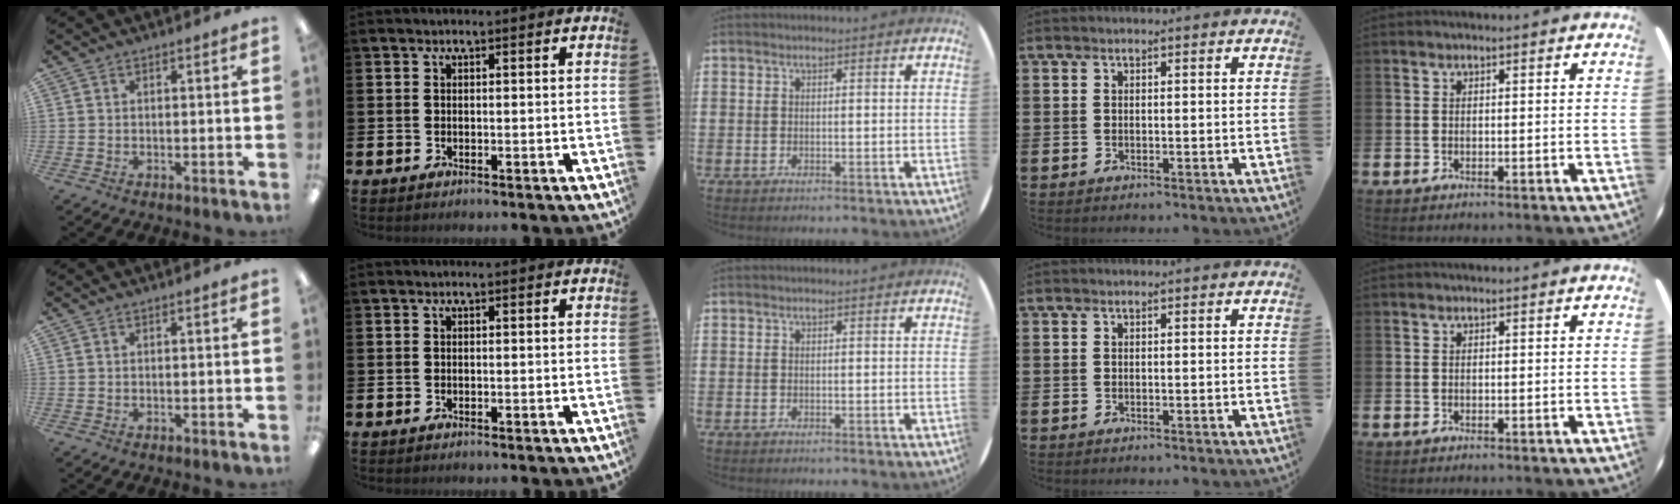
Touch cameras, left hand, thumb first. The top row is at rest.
{}